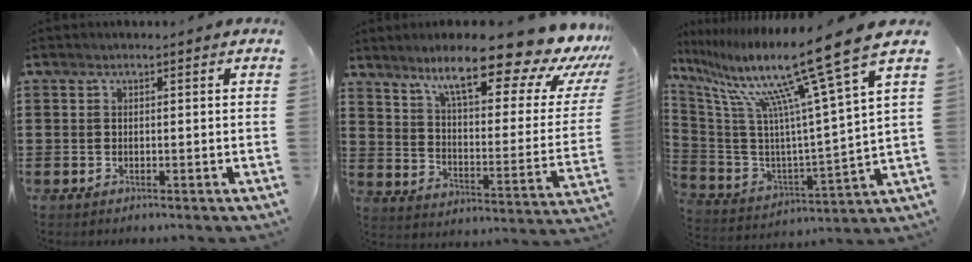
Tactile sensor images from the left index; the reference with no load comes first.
{"total": 16.3, "force": [11.9, 2.6, 10.8], "torque": [-0.186, -0.081, 0.191]}
{"total": 17.5, "force": [12.3, 1.0, 12.4], "torque": [-0.253, -0.075, 0.191]}